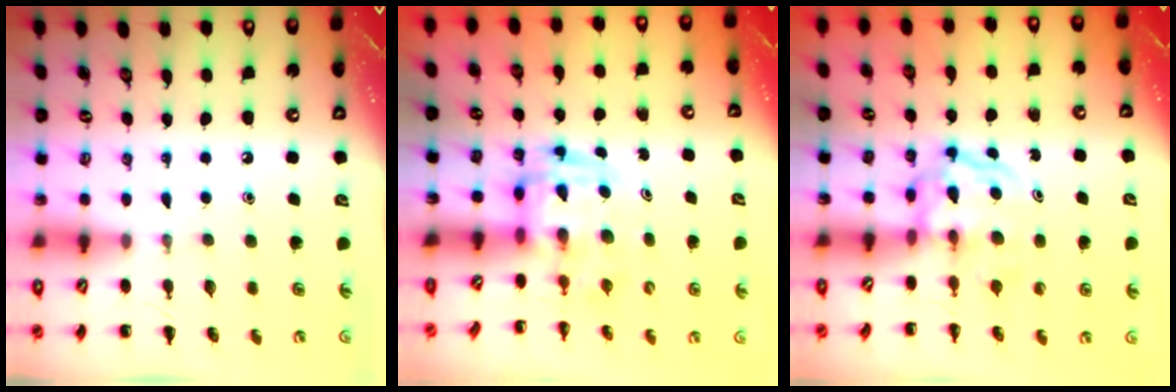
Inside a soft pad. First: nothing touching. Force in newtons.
{"total": 2.8, "press": 2.7, "slide": 0.5}
{"total": 3.8, "press": 3.8, "slide": 0.4}